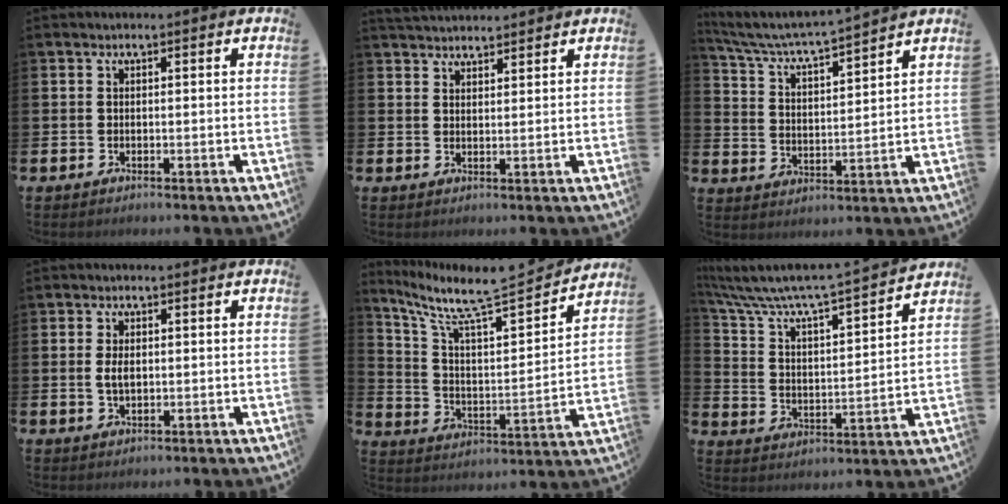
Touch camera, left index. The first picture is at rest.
{"total": 3.1, "force": [3.1, 0.6, 0.1], "torque": [-0.007, -0.013, 0.057]}
{"total": 5.4, "force": [5.2, 0.1, 1.7], "torque": [-0.060, -0.042, 0.083]}
{"total": 2.5, "force": [0.3, 1.4, 2.0], "torque": [-0.030, 0.002, 0.001]}
{"total": 10.2, "force": [8.8, 1.5, 4.8], "torque": [-0.134, -0.062, 0.147]}
{"total": 6.4, "force": [5.9, 0.5, 2.4], "torque": [-0.079, -0.054, 0.091]}